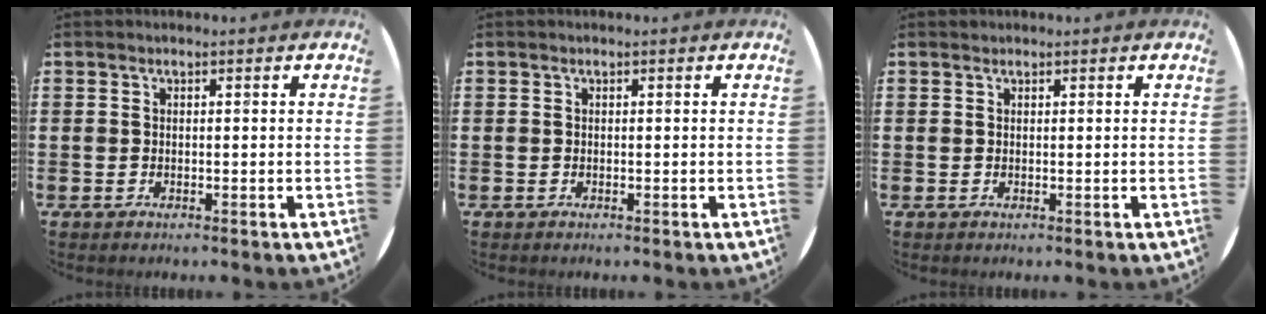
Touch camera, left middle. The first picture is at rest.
{"total": 0.0}
{"total": 0.0}